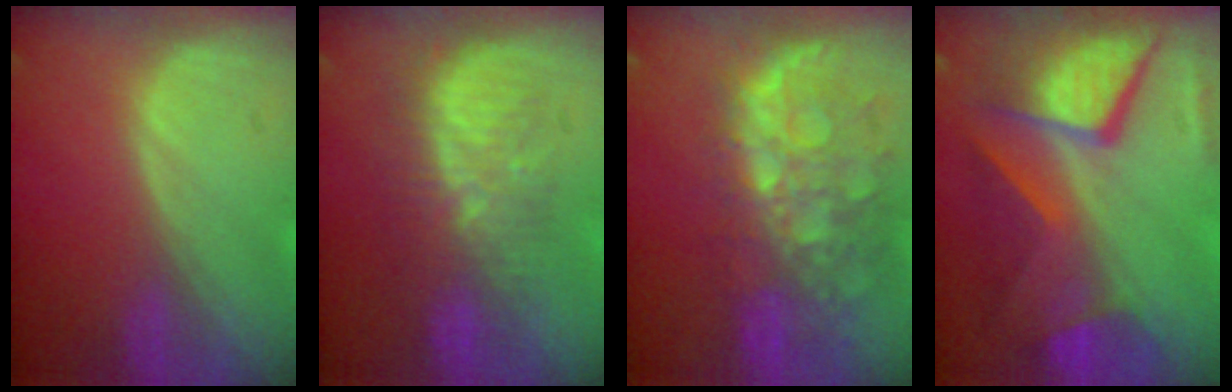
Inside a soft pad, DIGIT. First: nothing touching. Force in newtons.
{"total": 8.5, "press": 8.2, "slide": 2.3}
{"total": 11.1, "press": 9.7, "slide": 5.4}
{"total": 11.7, "press": 11.7, "slide": 1.2}